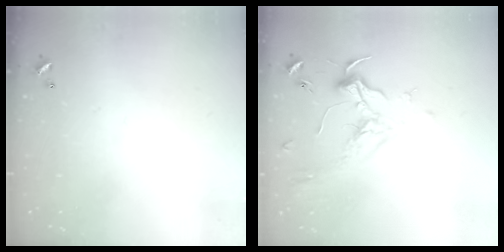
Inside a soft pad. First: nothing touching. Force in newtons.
{"total": 1.8, "press": 1.6, "slide": 0.6}